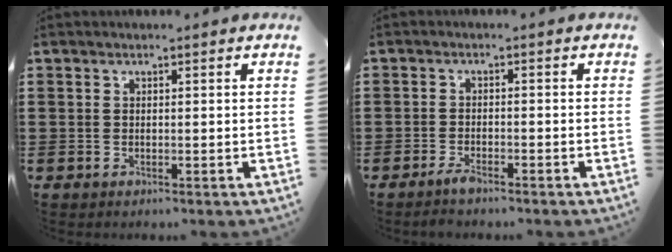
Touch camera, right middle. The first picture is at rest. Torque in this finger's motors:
{"motor_torque": [0.68, 0.41, 0.01, 0.05]}